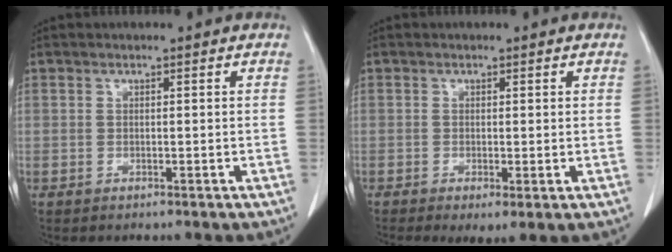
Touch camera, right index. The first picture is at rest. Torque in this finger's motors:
{"motor_torque": [0.96, -0.89, 0.27, 0.10]}